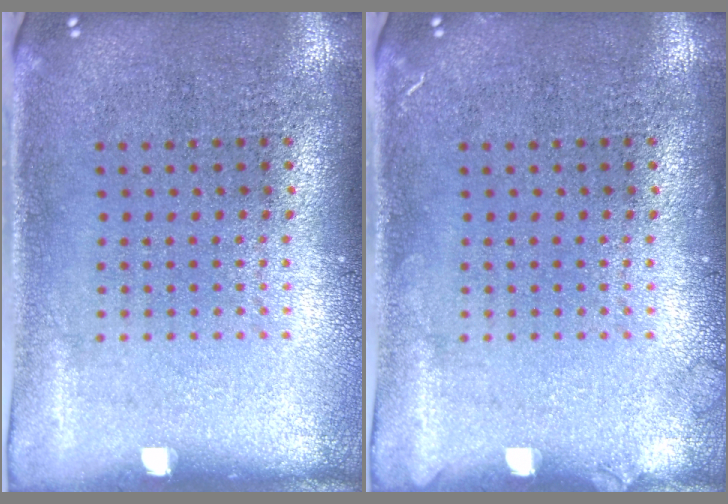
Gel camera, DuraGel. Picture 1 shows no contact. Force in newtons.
{"total": 0.8, "press": 0.7, "slide": 0.2}